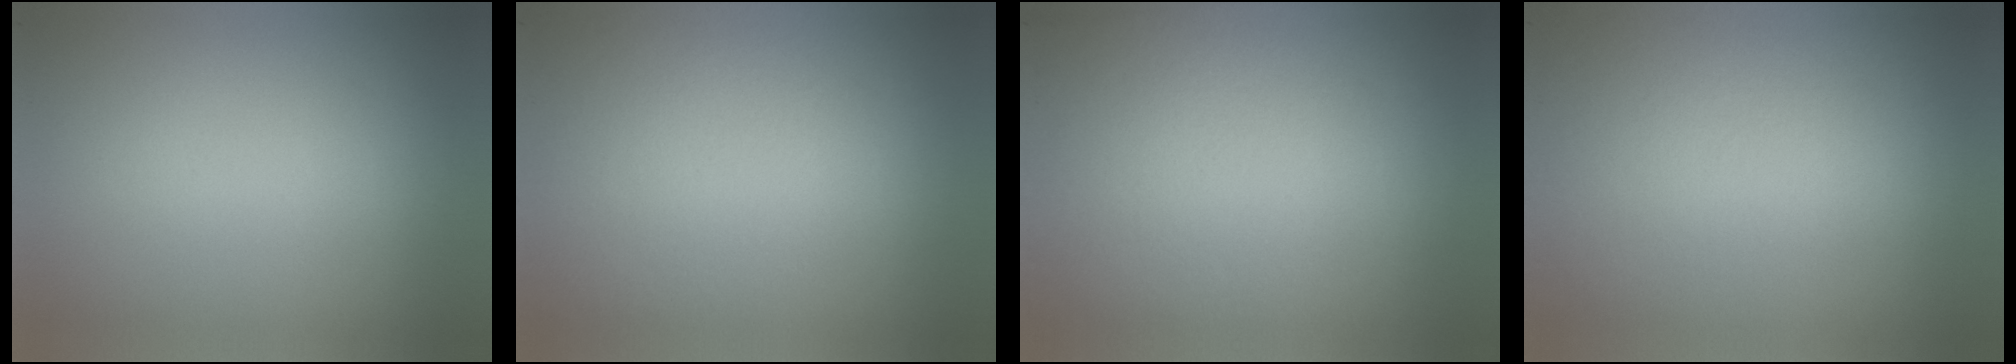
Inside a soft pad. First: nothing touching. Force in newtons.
{"total": 2.7}
{"total": 2.9}
{"total": 3.6}